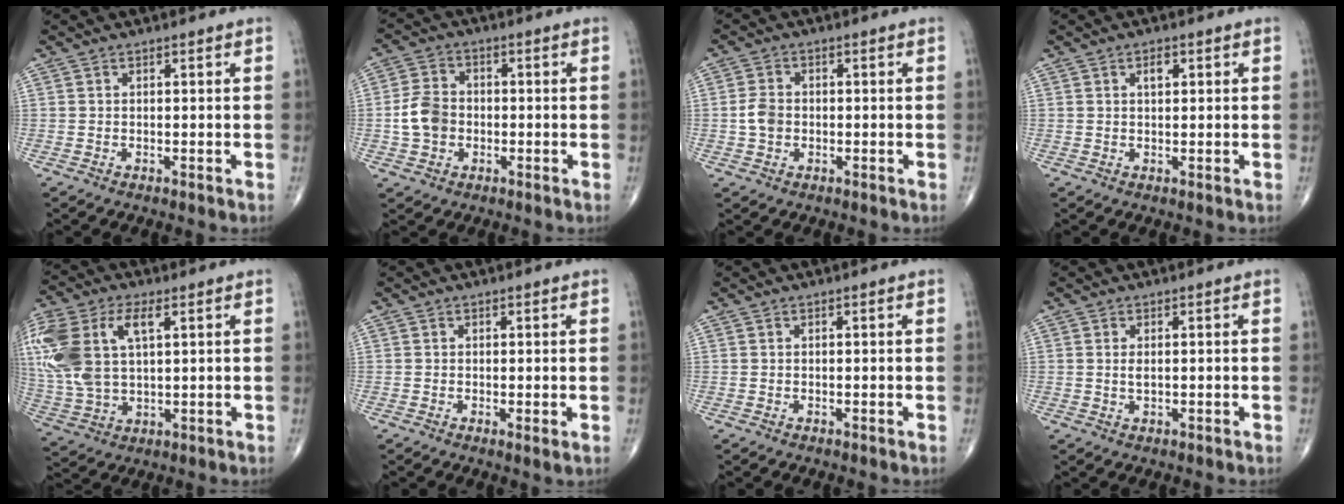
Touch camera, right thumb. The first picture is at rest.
{"total": 6.8, "force": [-1.1, 5.4, 4.0], "torque": [-0.067, 0.016, -0.025]}
{"total": 3.6, "force": [-0.5, 2.8, 2.3], "torque": [-0.042, 0.008, -0.012]}
{"total": 2.1, "force": [0.9, 1.0, 1.6], "torque": [-0.023, -0.002, 0.013]}
{"total": 19.4, "force": [5.6, 10.6, 15.3], "torque": [-0.377, 0.010, 0.108]}
{"total": 1.1, "force": [0.0, 0.2, 1.1], "torque": [-0.022, -0.006, -0.002]}
{"total": 0.0}
{"total": 1.3, "force": [0.2, 0.5, 1.1], "torque": [-0.024, -0.003, 0.008]}